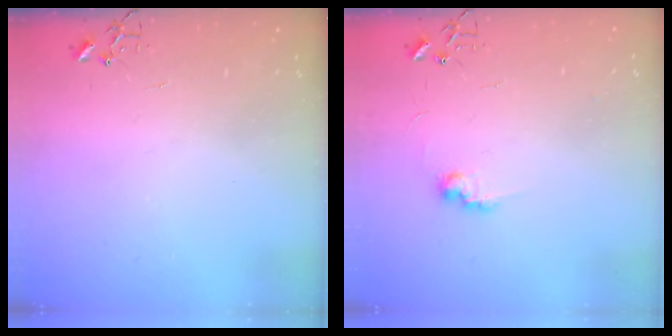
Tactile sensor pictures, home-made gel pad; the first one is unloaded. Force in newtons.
{"total": 7.5, "press": 7.4, "slide": 0.3}